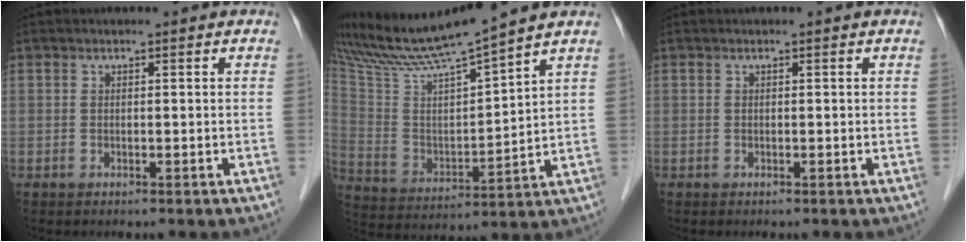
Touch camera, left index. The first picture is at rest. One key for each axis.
{"total": 12.9, "fx": 11.9, "fy": -1.7, "fz": 4.7, "tx": -0.097, "ty": -0.002, "tz": 0.229}
{"total": 0.0}